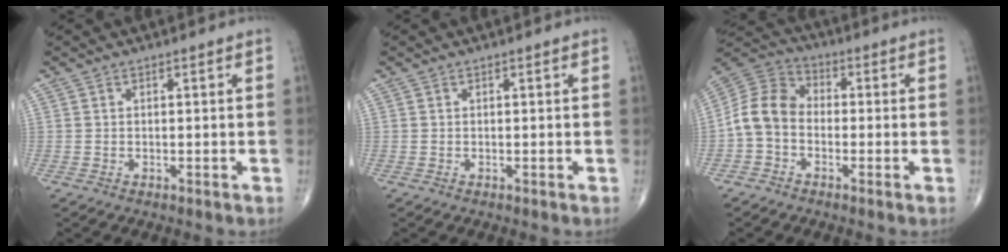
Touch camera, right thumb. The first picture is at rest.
{"total": 0.0}
{"total": 8.8, "force": [-1.8, 6.7, 5.4], "torque": [-0.093, 0.030, -0.053]}